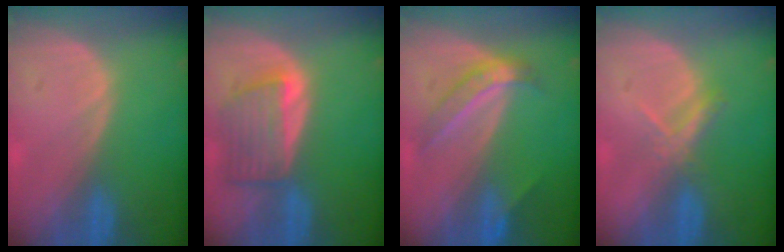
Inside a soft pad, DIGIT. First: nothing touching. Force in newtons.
{"total": 6.4, "press": 6.4, "slide": 0.8}
{"total": 5.2, "press": 4.8, "slide": 2.2}
{"total": 3.1, "press": 2.9, "slide": 0.9}